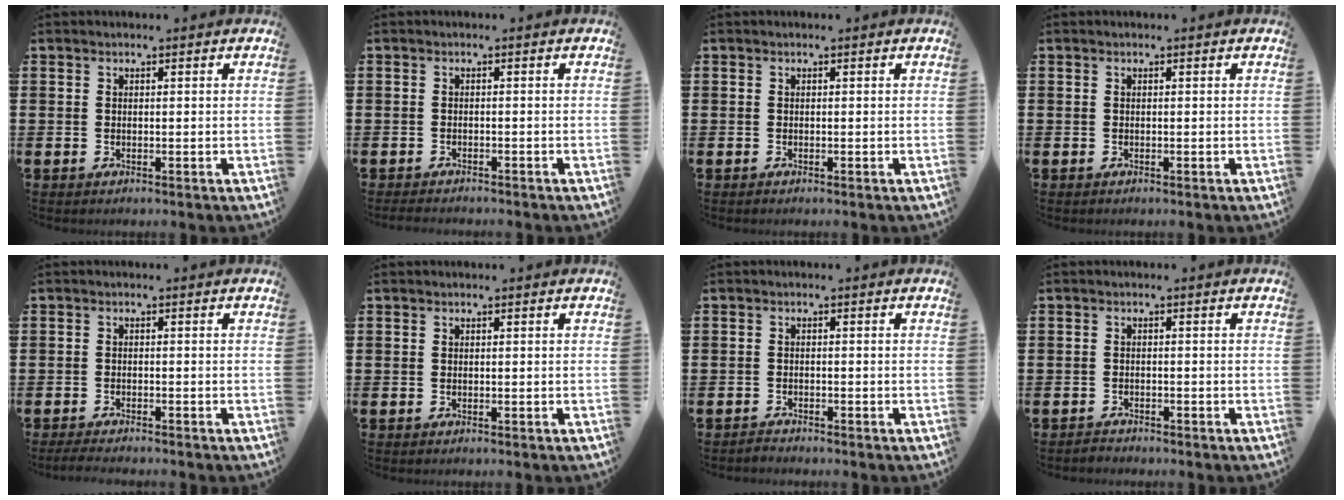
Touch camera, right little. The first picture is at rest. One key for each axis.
{"total": 1.0, "fx": -1.0, "fy": 0.1, "fz": 0.2, "tx": -0.005, "ty": -0.001, "tz": -0.020}
{"total": 0.0}
{"total": 0.0}
{"total": 1.4, "fx": -1.2, "fy": 0.1, "fz": 0.6, "tx": -0.010, "ty": 0.001, "tz": -0.024}
{"total": 0.0}
{"total": 1.0, "fx": -1.0, "fy": 0.0, "fz": -0.1, "tx": -0.002, "ty": 0.000, "tz": -0.020}
{"total": 1.0, "fx": -0.9, "fy": 0.0, "fz": -0.1, "tx": 0.000, "ty": 0.001, "tz": -0.020}